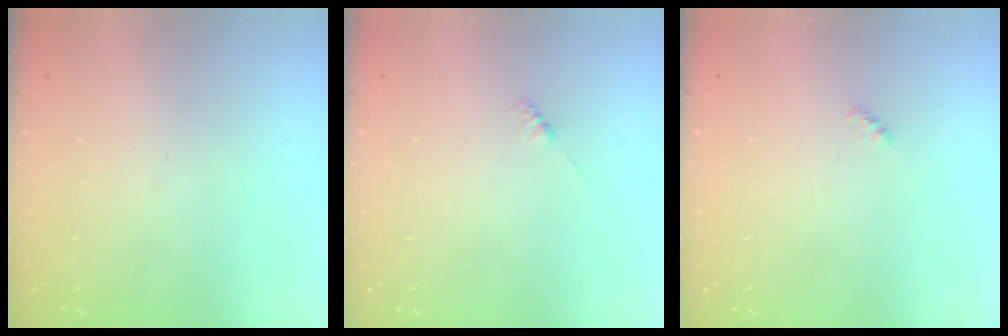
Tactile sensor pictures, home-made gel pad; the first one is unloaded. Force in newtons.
{"total": 1.9, "press": 1.9, "slide": 0.3}
{"total": 2.4, "press": 2.4, "slide": 0.5}